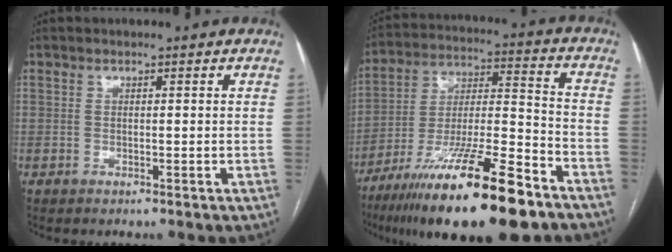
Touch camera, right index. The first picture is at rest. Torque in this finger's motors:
{"motor_torque": [1.12, -1.02, 1.05, 0.21]}